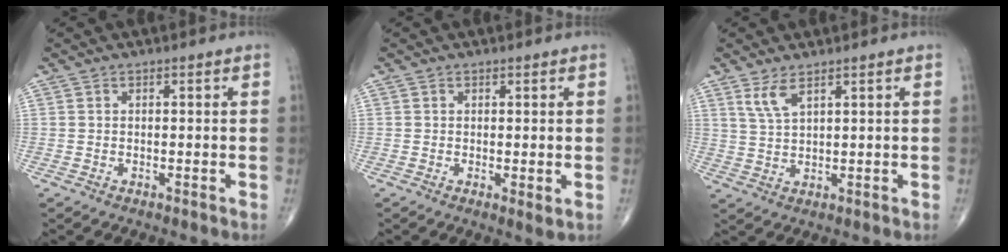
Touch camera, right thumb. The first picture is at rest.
{"total": 1.7, "force": [0.0, 0.6, 1.6], "torque": [-0.027, -0.009, -0.001]}
{"total": 4.0, "force": [2.5, 1.2, 2.9], "torque": [-0.061, -0.013, 0.059]}